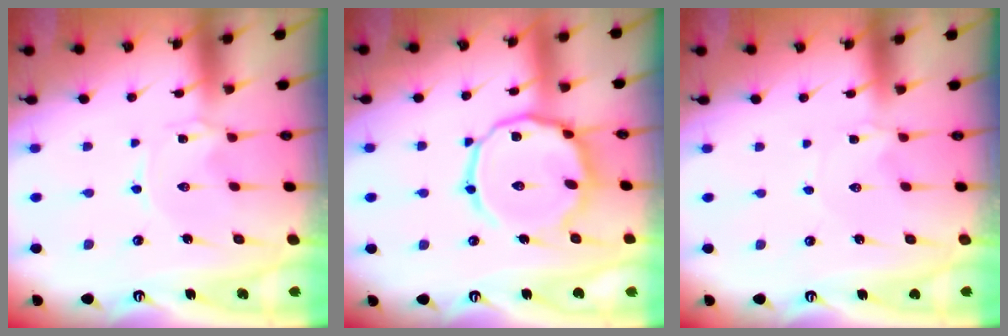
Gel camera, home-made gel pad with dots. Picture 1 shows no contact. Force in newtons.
{"total": 17.1, "press": 17.1, "slide": 1.2}
{"total": 0.0}